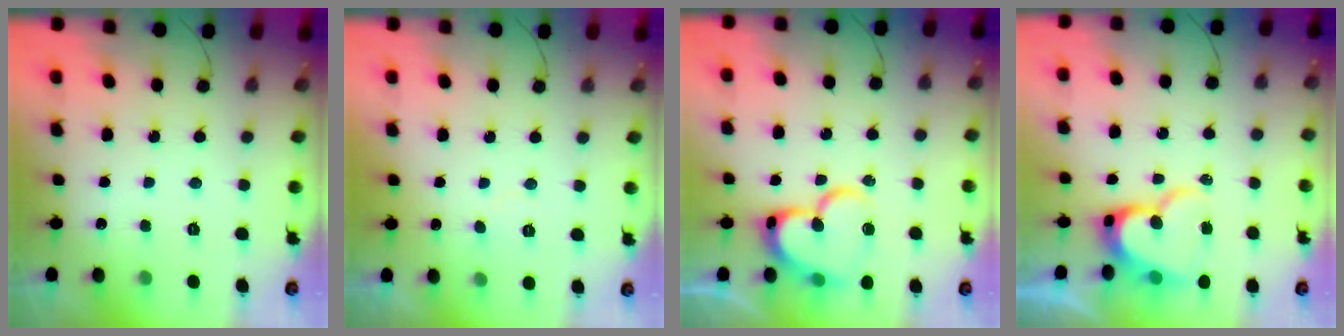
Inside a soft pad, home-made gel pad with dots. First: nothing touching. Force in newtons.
{"total": 4.0, "press": 4.0, "slide": 0.3}
{"total": 17.2, "press": 17.1, "slide": 1.9}
{"total": 14.0, "press": 13.9, "slide": 1.4}